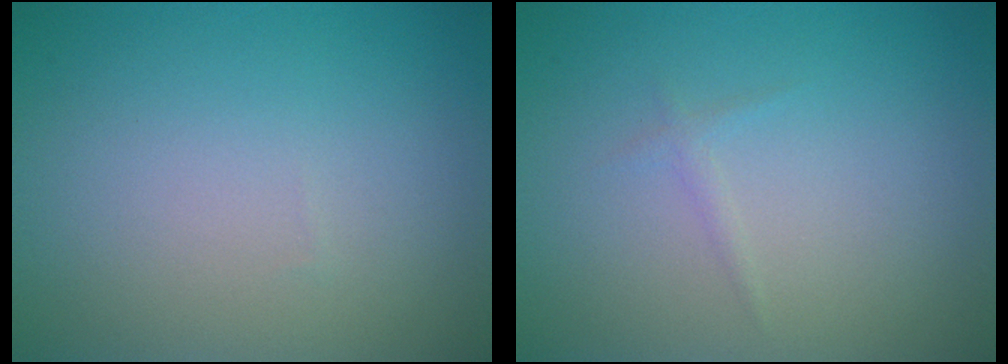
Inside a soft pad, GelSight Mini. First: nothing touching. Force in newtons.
{"total": 0.6, "press": 0.6, "slide": 0.1}